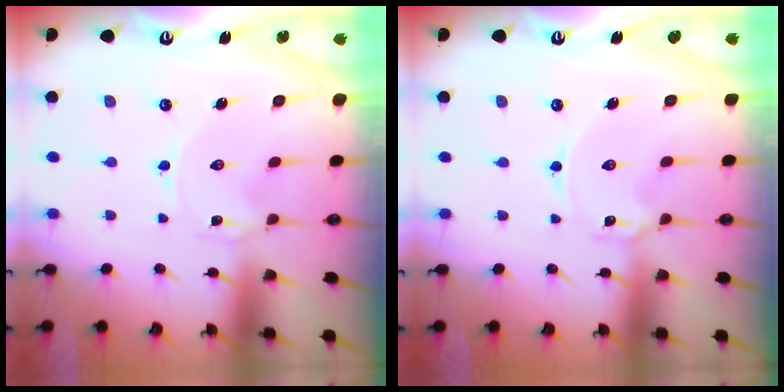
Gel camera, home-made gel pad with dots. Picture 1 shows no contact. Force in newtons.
{"total": 2.5, "press": 2.4, "slide": 0.4}